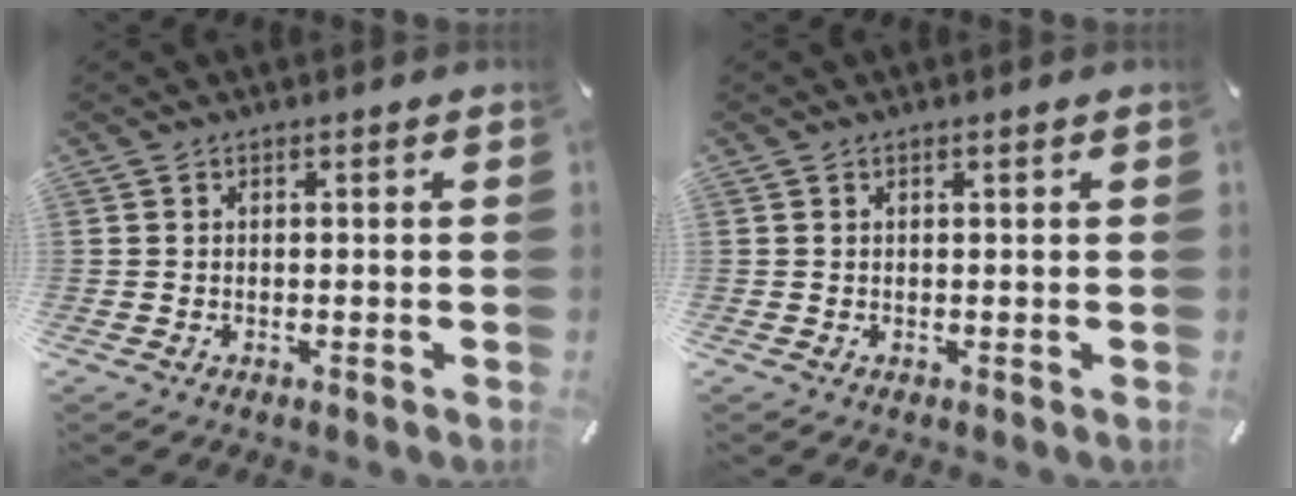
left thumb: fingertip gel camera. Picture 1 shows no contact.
{"total": 0.6, "force": [0.3, 0.0, 0.5], "torque": [-0.008, -0.001, 0.004]}